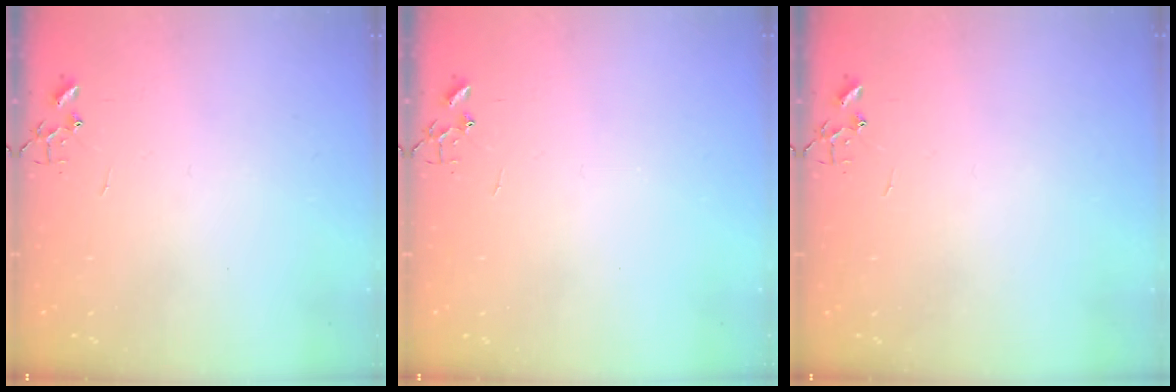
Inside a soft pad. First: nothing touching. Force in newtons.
{"total": 0.0}
{"total": 0.0}